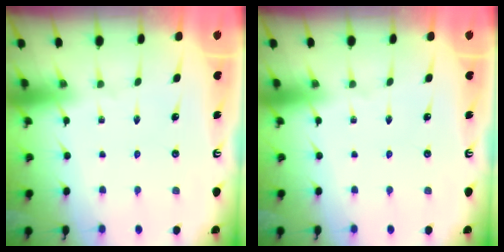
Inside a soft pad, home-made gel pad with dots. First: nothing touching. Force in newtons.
{"total": 0.0}